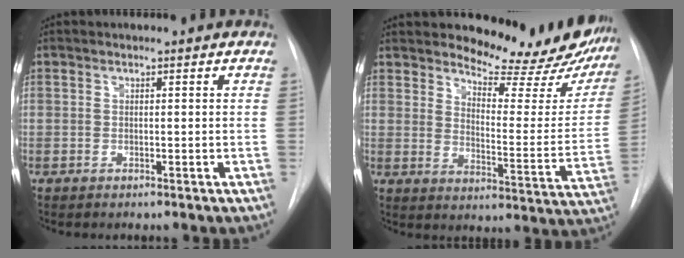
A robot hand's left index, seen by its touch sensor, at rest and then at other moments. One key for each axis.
{"total": 19.9, "fx": 17.9, "fy": 5.2, "fz": 7.2, "tx": -0.083, "ty": -0.086, "tz": 0.215}